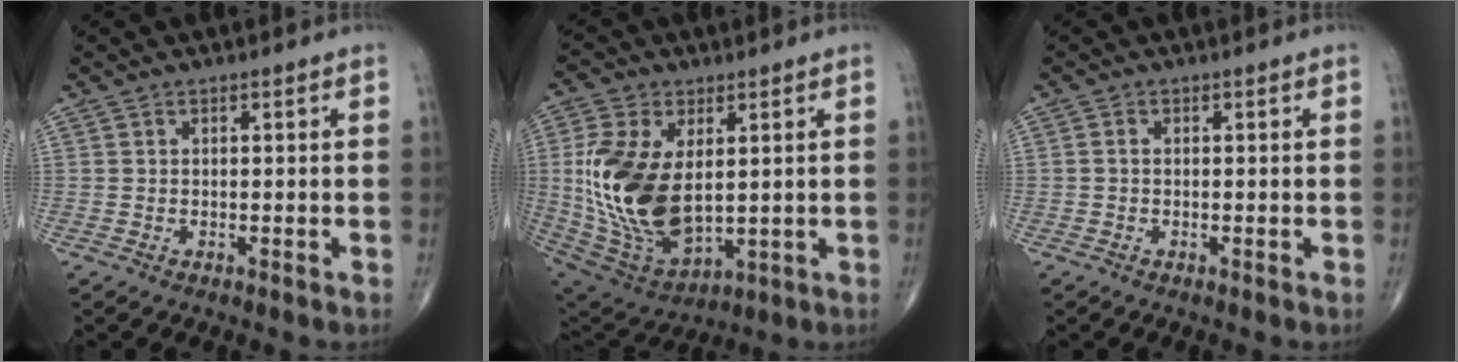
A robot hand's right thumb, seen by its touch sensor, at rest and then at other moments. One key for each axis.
{"total": 20.1, "fx": 1.9, "fy": 11.6, "fz": 16.4, "tx": -0.328, "ty": -0.022, "tz": 0.055}
{"total": 0.6, "fx": -0.1, "fy": 0.4, "fz": 0.4, "tx": -0.007, "ty": 0.001, "tz": -0.006}